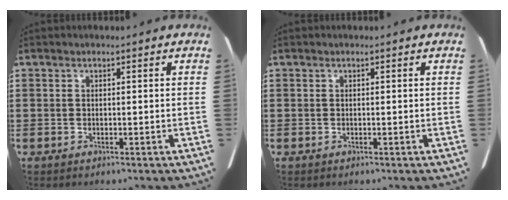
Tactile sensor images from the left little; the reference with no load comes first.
{"total": 0.0}